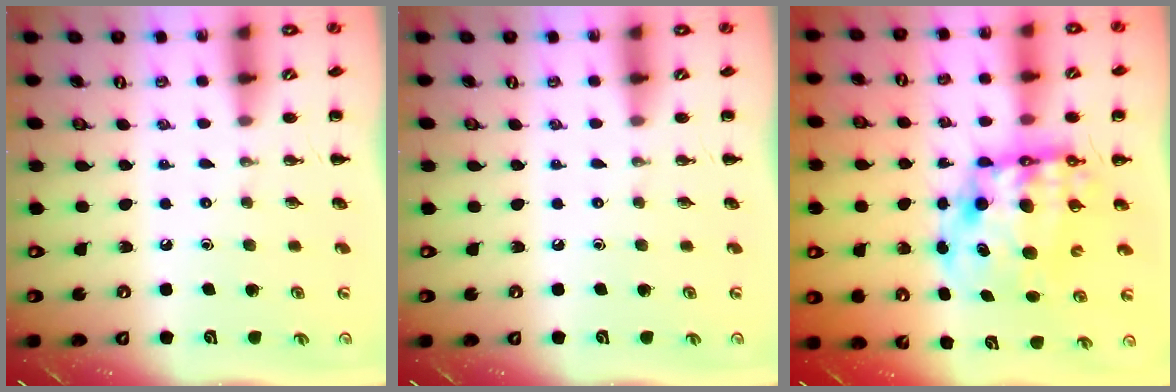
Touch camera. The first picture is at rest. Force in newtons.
{"total": 0.0}
{"total": 13.9, "press": 13.4, "slide": 3.6}